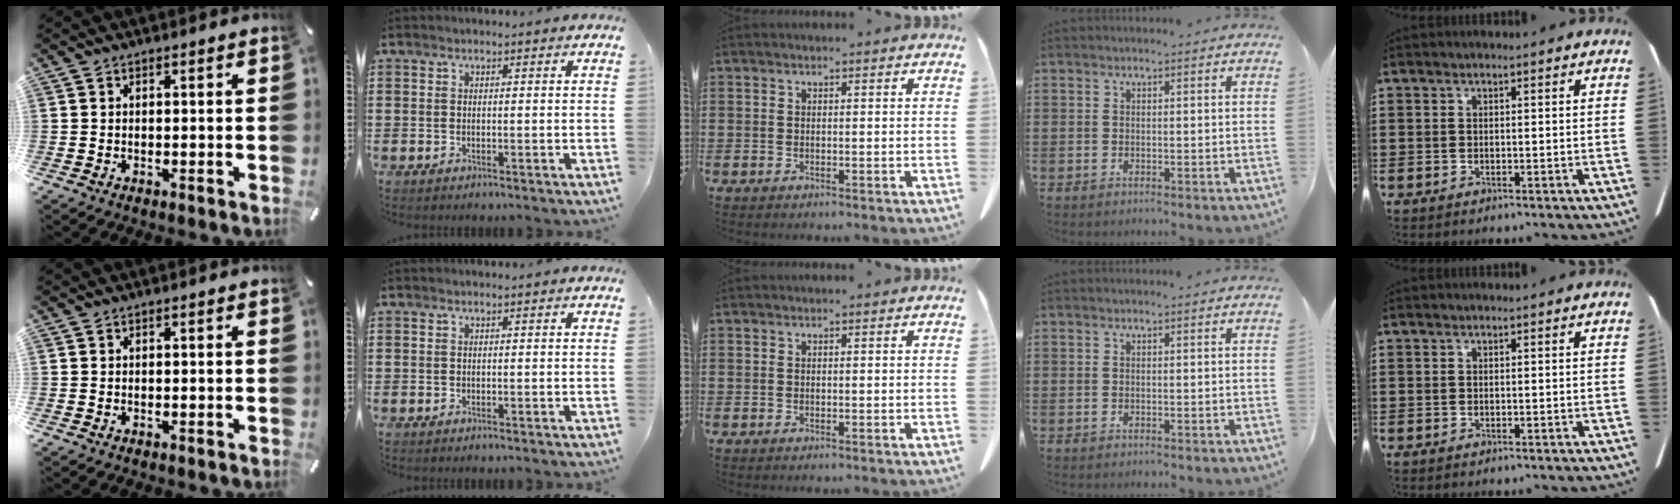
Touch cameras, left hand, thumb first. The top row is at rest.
{}